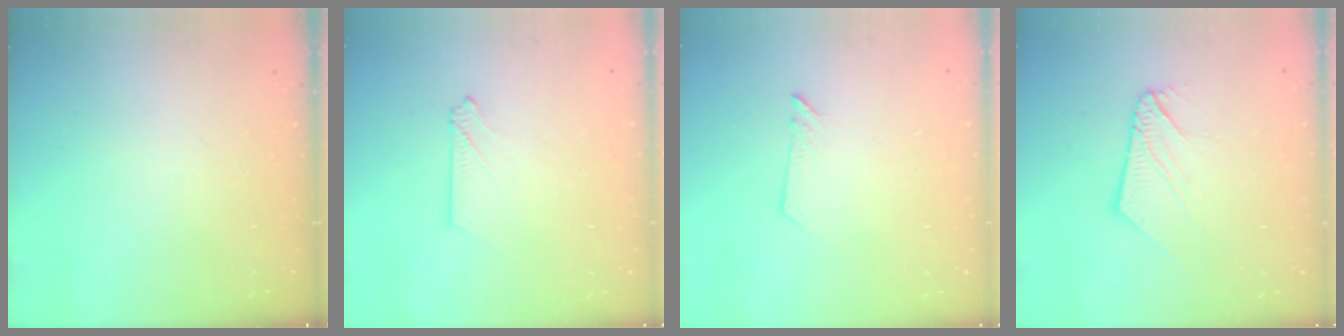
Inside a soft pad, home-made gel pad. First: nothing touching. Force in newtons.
{"total": 2.1, "press": 2.1, "slide": 0.3}
{"total": 2.6, "press": 2.6, "slide": 0.2}
{"total": 8.8, "press": 8.7, "slide": 1.0}